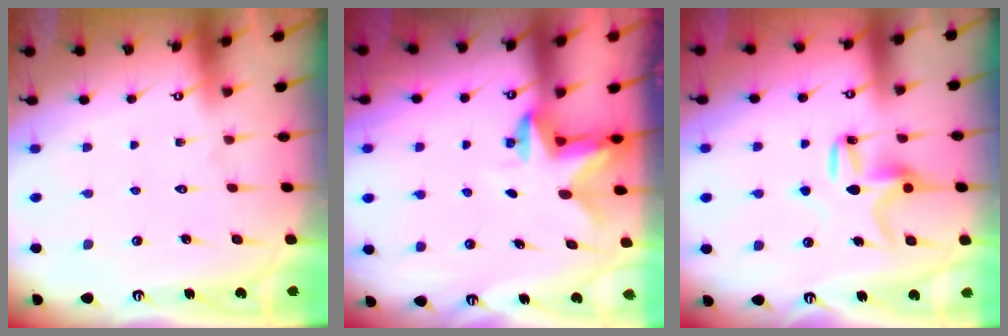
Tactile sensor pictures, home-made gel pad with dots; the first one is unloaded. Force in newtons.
{"total": 2.8, "press": 2.8, "slide": 0.5}
{"total": 9.6, "press": 9.6, "slide": 0.2}